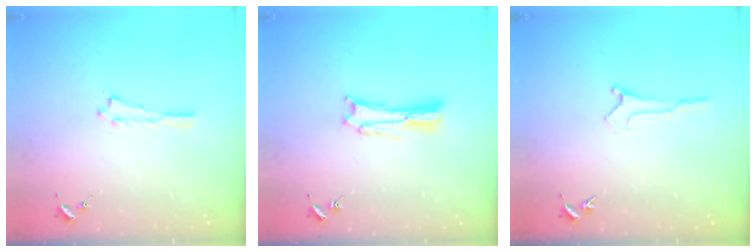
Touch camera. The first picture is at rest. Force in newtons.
{"total": 1.8, "press": 1.8, "slide": 0.3}
{"total": 0.0}